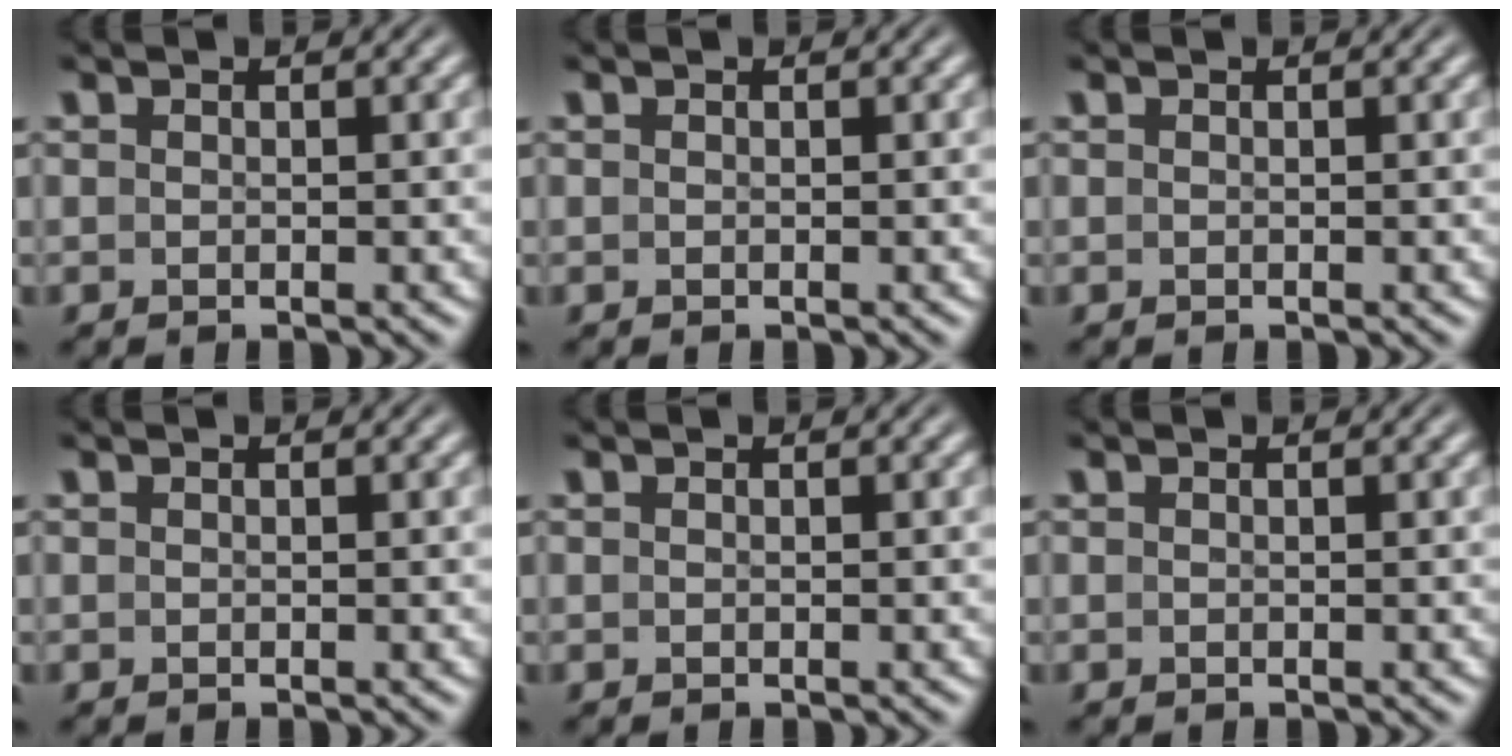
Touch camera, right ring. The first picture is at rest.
{"total": 0.0}
{"total": 0.0}
{"total": 0.0}
{"total": 0.0}
{"total": 0.0}